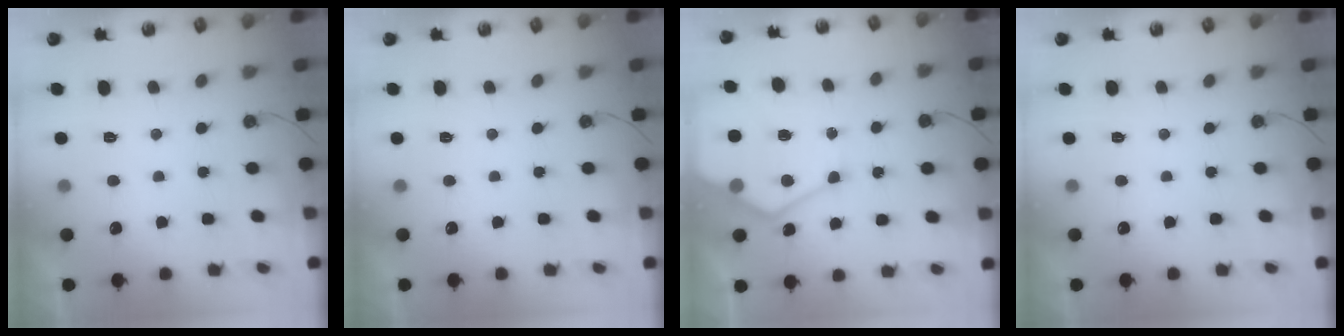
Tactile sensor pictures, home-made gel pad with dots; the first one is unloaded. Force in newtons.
{"total": 0.0}
{"total": 15.8, "press": 15.7, "slide": 1.6}
{"total": 0.0}